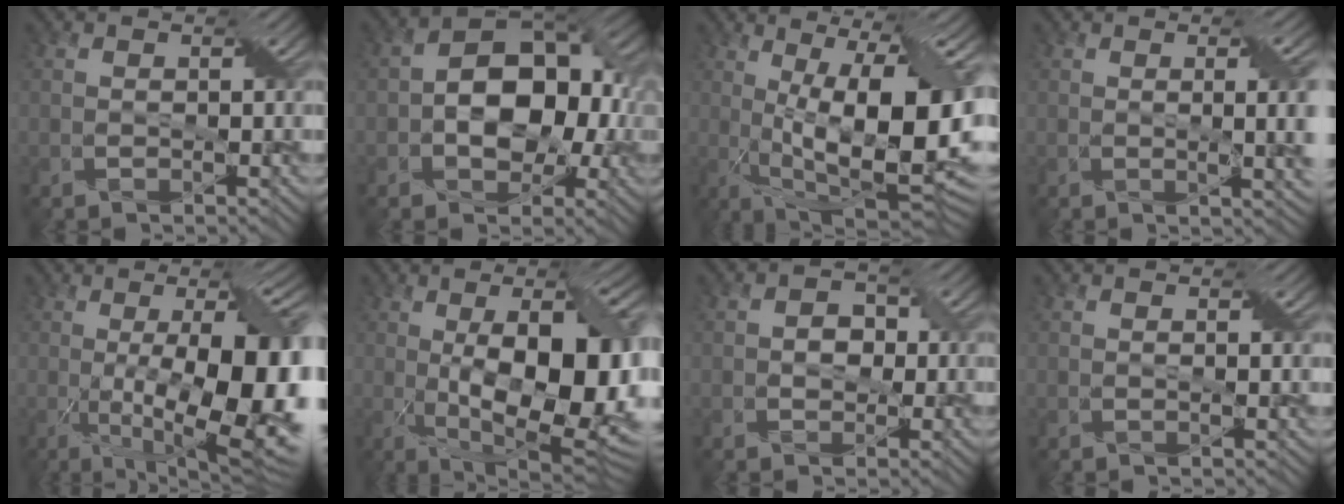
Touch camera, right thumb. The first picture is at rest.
{"total": 10.4, "force": [-0.4, 7.1, 7.7], "torque": [-0.106, 0.012, -0.014]}
{"total": 16.9, "force": [0.9, 6.3, 15.6], "torque": [-0.227, 0.002, 0.016]}
{"total": 5.4, "force": [0.4, 1.5, 5.2], "torque": [-0.064, 0.000, 0.009]}
{"total": 16.7, "force": [-2.2, 5.4, 15.6], "torque": [-0.218, -0.010, -0.021]}
{"total": 15.8, "force": [-0.4, 6.7, 14.3], "torque": [-0.214, -0.006, 0.002]}
{"total": 1.9, "force": [0.0, 1.7, 0.8], "torque": [-0.015, 0.002, -0.004]}
{"total": 0.8, "force": [0.5, -0.1, 0.6], "torque": [-0.006, -0.001, 0.006]}